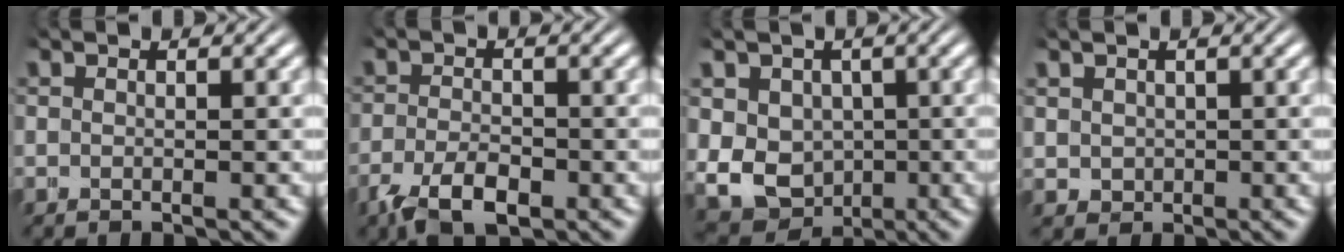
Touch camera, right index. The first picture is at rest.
{"total": 3.9, "force": [-2.9, 1.9, 1.9], "torque": [-0.042, -0.025, -0.030]}
{"total": 10.4, "force": [-2.7, 9.7, 2.5], "torque": [-0.092, -0.064, -0.022]}
{"total": 1.2, "force": [0.2, 1.0, -0.7], "torque": [-0.004, -0.016, 0.026]}